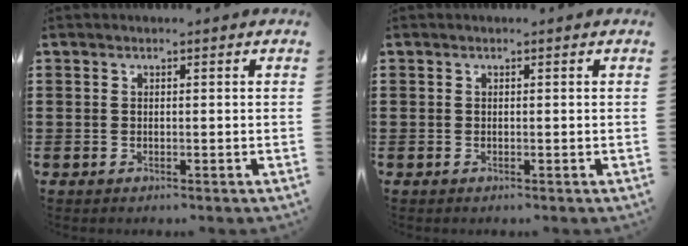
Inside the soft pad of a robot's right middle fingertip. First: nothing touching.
{"total": 0.0}